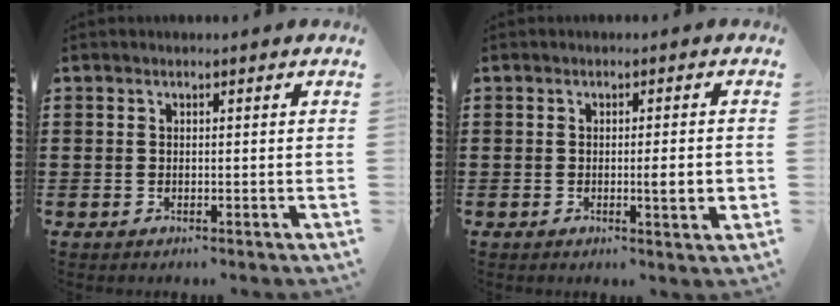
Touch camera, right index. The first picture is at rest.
{"total": 3.9, "force": [-0.5, 0.3, 3.9], "torque": [-0.055, -0.007, -0.011]}